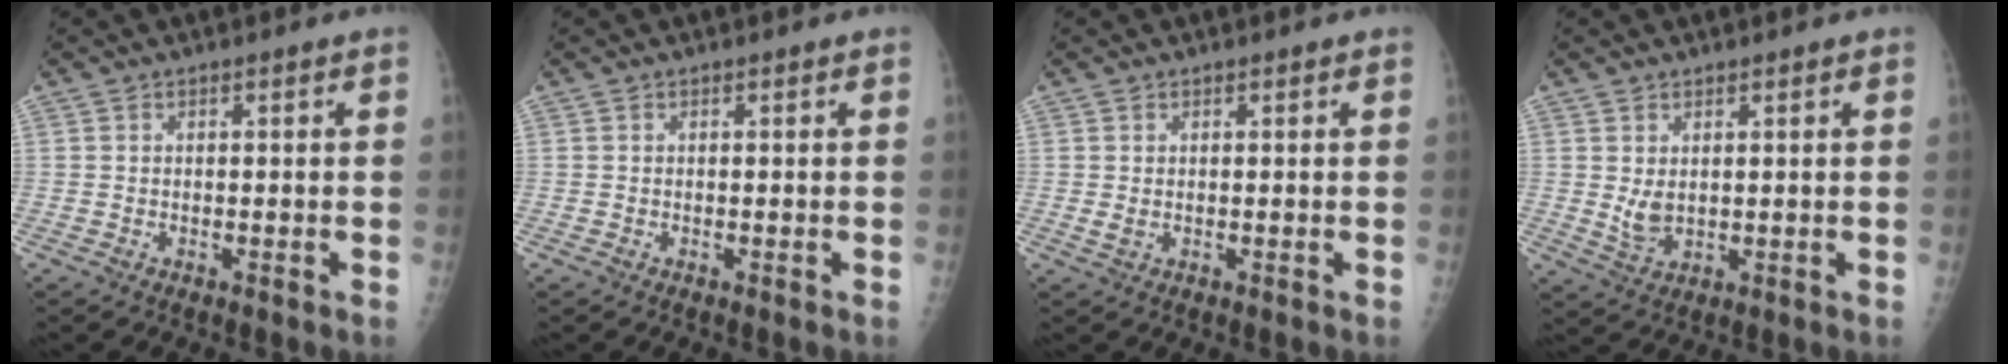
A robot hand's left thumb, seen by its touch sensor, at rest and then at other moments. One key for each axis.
{"total": 0.0}
{"total": 1.3, "fx": 0.3, "fy": 1.0, "fz": 0.8, "tx": -0.014, "ty": -0.003, "tz": 0.009}
{"total": 3.7, "fx": 1.0, "fy": 2.5, "fz": 2.5, "tx": -0.038, "ty": -0.014, "tz": 0.026}